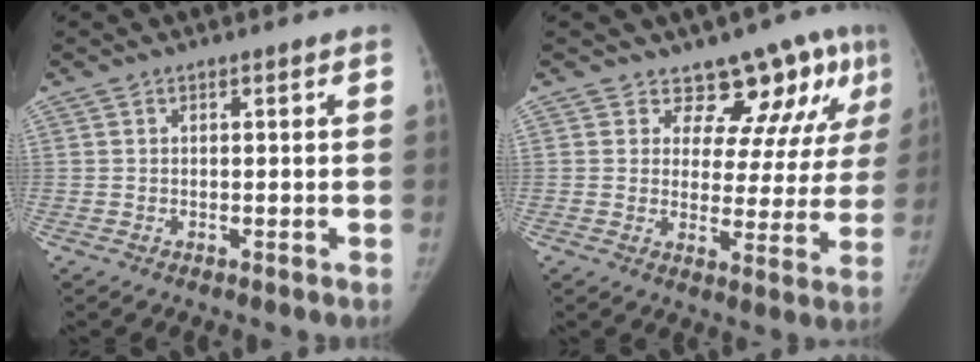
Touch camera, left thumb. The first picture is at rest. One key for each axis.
{"total": 12.7, "fx": 9.0, "fy": 6.6, "fz": 6.1, "tx": -0.024, "ty": -0.053, "tz": 0.101}